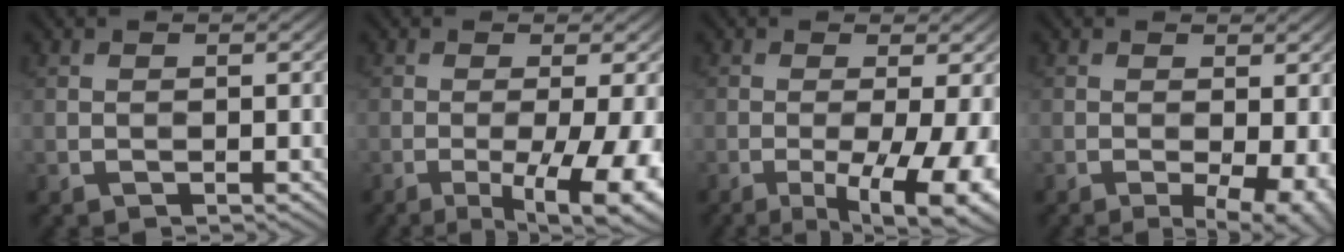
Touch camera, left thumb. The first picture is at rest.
{"total": 10.2, "force": [-3.6, 2.4, 9.2], "torque": [-0.133, -0.005, -0.041]}
{"total": 10.4, "force": [-3.6, 2.7, 9.4], "torque": [-0.135, -0.006, -0.041]}
{"total": 5.3, "force": [-1.4, 1.9, 4.8], "torque": [-0.069, -0.010, -0.017]}